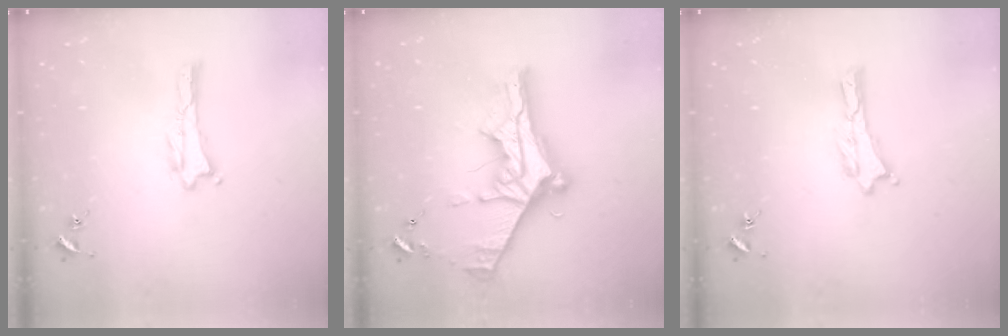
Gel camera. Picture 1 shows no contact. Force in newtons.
{"total": 10.9, "press": 10.8, "slide": 1.0}
{"total": 0.0}